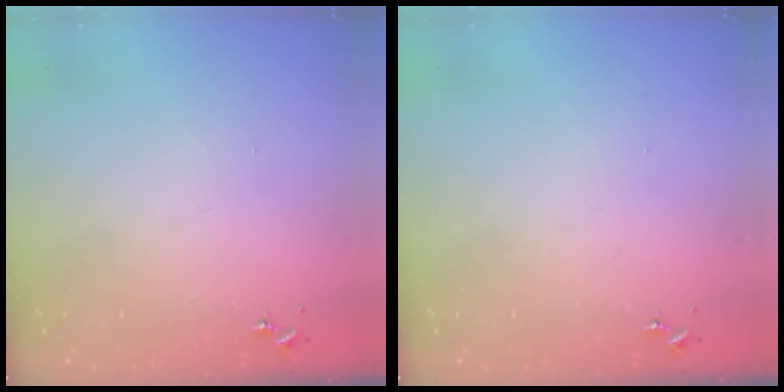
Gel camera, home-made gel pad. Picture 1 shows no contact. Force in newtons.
{"total": 0.0}